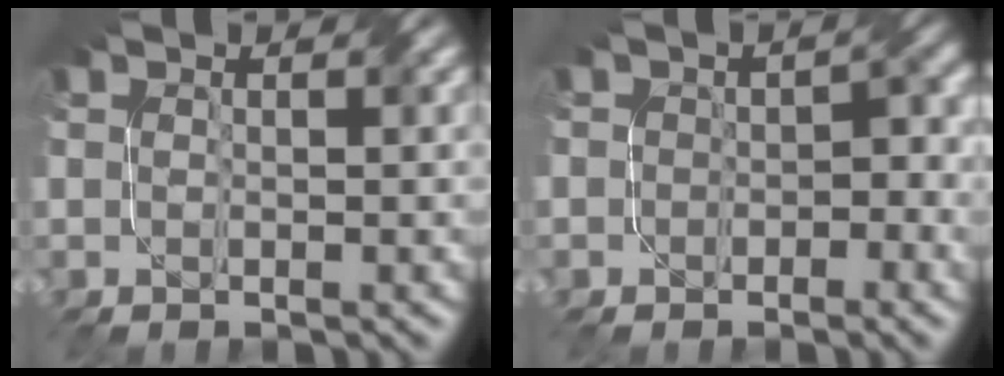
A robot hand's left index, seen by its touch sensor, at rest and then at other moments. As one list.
[{"total": 2.2, "force": [-0.9, 1.6, 1.3], "torque": [-0.010, 0.003, -0.010]}]